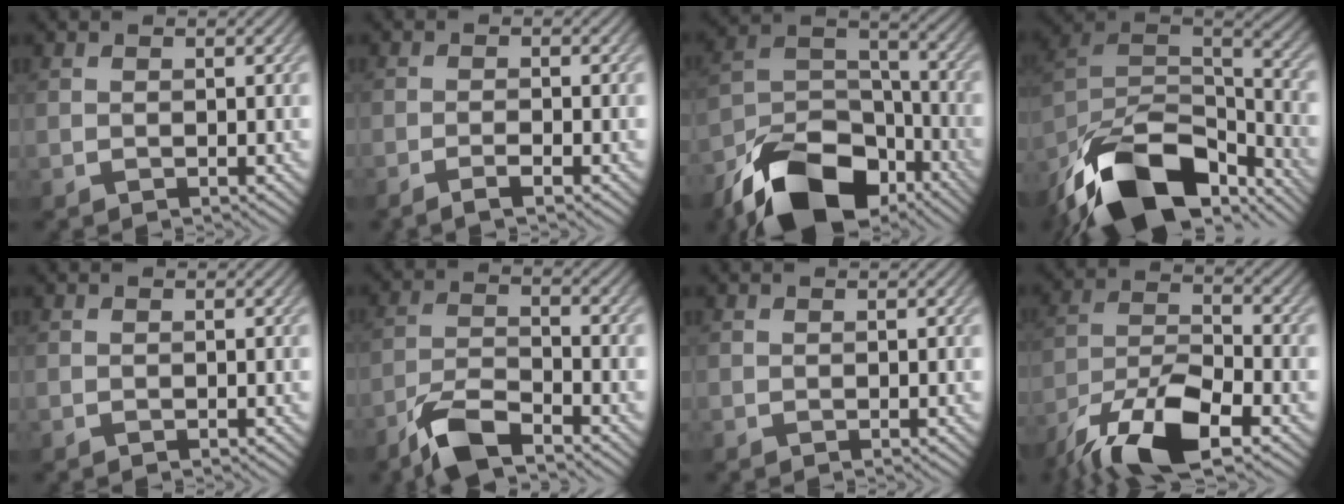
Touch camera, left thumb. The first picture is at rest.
{"total": 2.0, "force": [-1.4, 0.2, 1.4], "torque": [-0.024, 0.004, -0.034]}
{"total": 15.9, "force": [-11.0, 8.2, 8.0], "torque": [-0.178, -0.025, -0.192]}
{"total": 18.0, "force": [-12.2, 8.0, 10.5], "torque": [-0.247, -0.038, -0.205]}
{"total": 0.0}
{"total": 7.3, "force": [-5.5, 2.1, 4.3], "torque": [-0.091, -0.003, -0.116]}
{"total": 0.0}
{"total": 13.3, "force": [-8.9, 4.4, 8.9], "torque": [-0.179, -0.010, -0.179]}